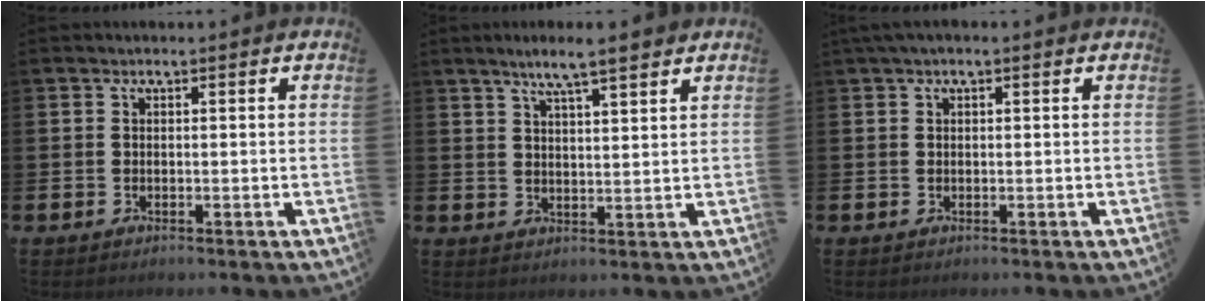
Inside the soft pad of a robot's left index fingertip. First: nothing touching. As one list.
[{"total": 5.6, "force": [4.9, 0.3, 2.6], "torque": [-0.060, -0.015, 0.086]}, {"total": 0.8, "force": [0.4, 0.1, 0.6], "torque": [-0.011, 0.002, 0.007]}]